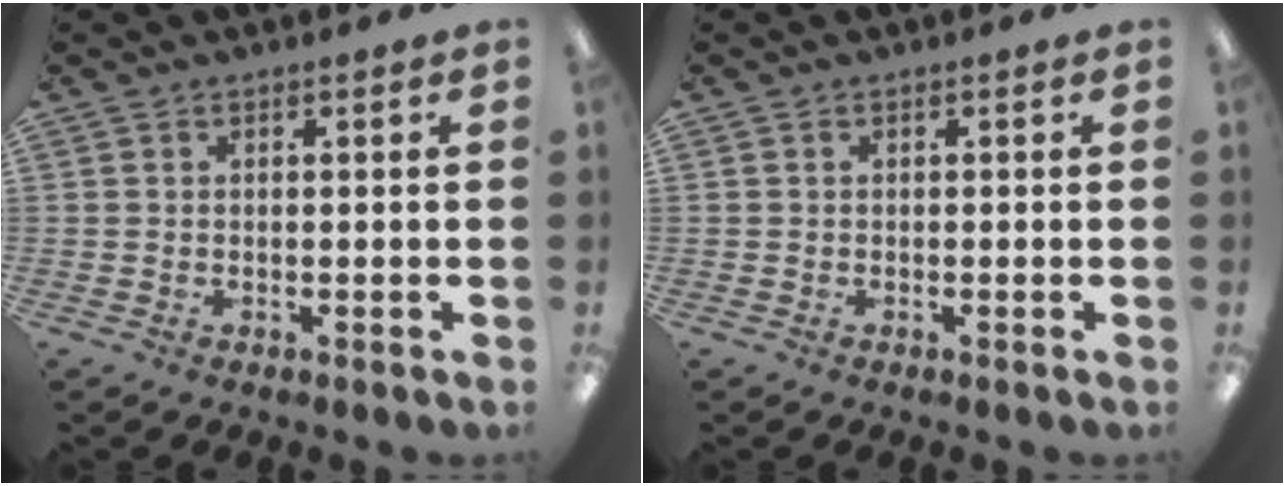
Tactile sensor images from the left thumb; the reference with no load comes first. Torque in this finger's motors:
{"motor_torque": [0.00, 0.00, 0.04, -0.04, 0.00]}